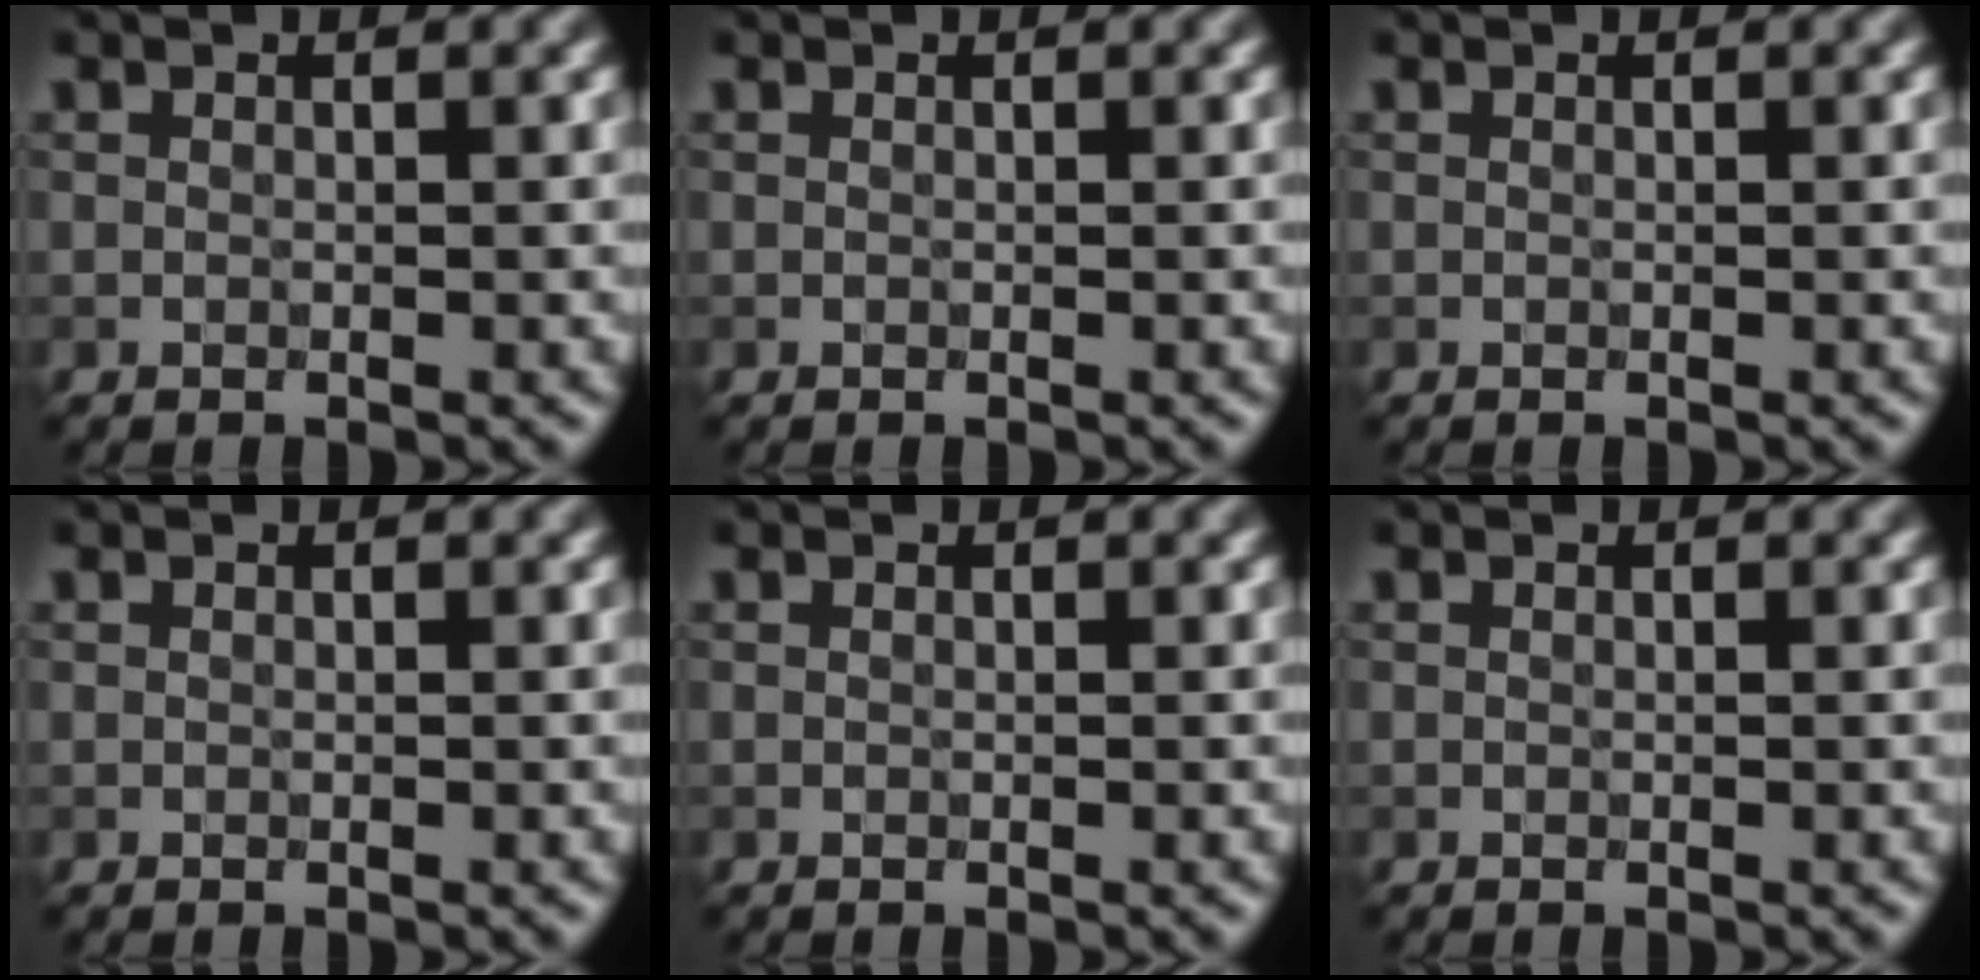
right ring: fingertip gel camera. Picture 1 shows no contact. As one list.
[{"total": 0.0}, {"total": 0.0}, {"total": 0.0}, {"total": 0.0}, {"total": 0.0}]